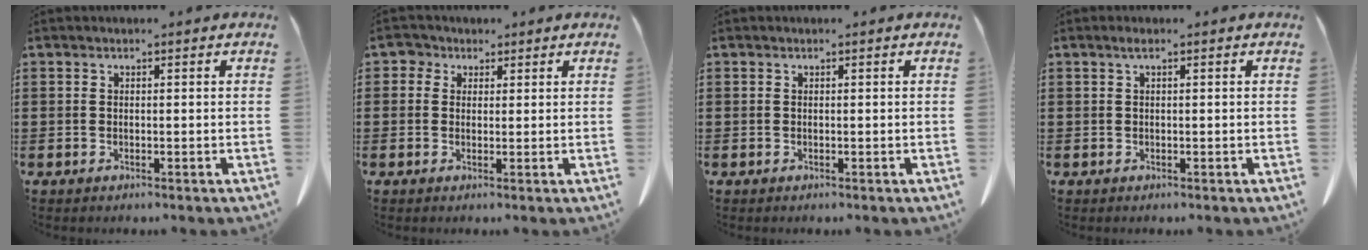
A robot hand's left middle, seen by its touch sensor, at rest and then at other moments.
{"total": 2.1, "force": [1.2, 1.7, 0.5], "torque": [-0.019, 0.009, 0.020]}
{"total": 0.0}
{"total": 0.8, "force": [0.2, 0.0, 0.8], "torque": [-0.015, 0.001, 0.004]}